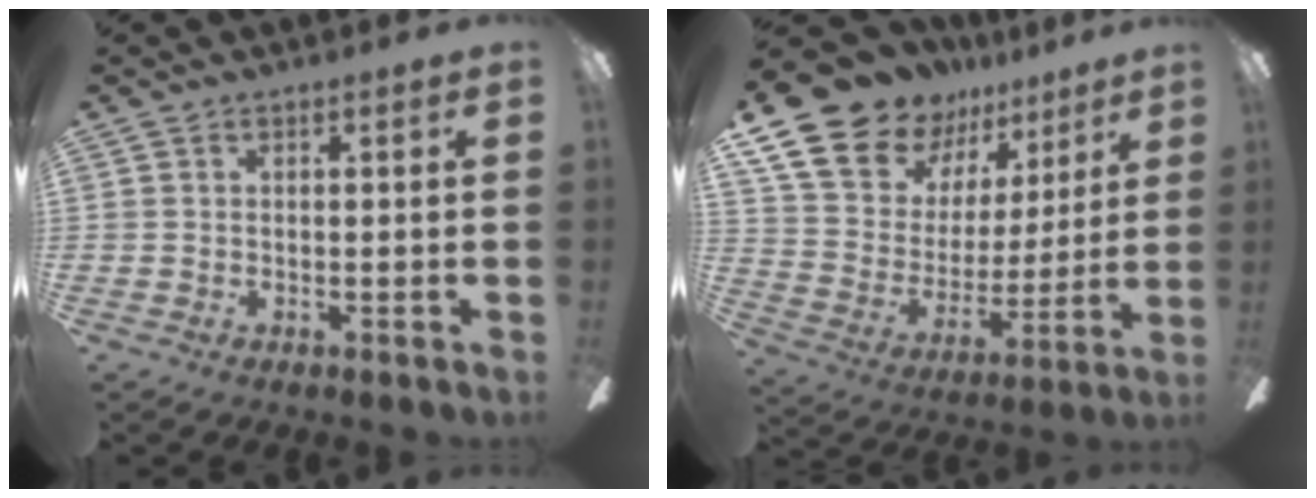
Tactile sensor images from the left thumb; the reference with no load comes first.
{"total": 18.4, "force": [13.8, 10.6, 5.9], "torque": [-0.128, -0.096, 0.266]}